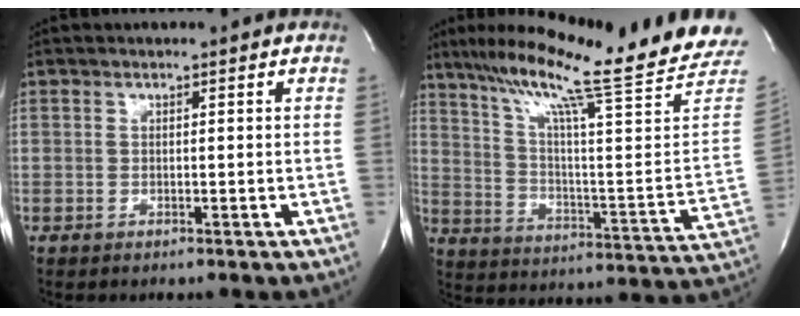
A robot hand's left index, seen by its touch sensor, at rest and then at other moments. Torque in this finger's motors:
{"motor_torque": [-0.19, -0.25, 0.26, 0.11]}